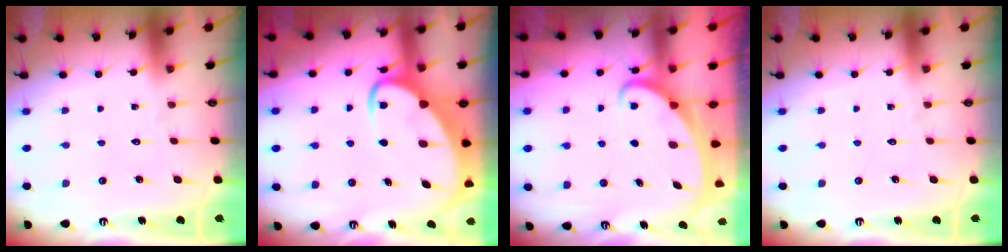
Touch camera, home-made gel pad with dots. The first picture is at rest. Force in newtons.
{"total": 6.9, "press": 6.8, "slide": 0.6}
{"total": 2.5, "press": 2.5, "slide": 0.4}
{"total": 0.0}